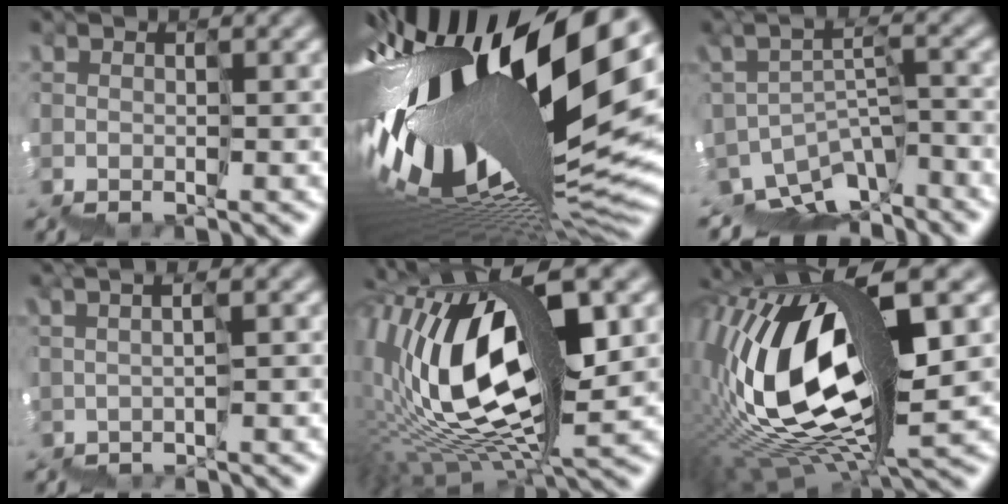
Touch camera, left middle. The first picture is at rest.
{"total": 16.9, "force": [4.2, 5.7, 15.4], "torque": [-0.291, -0.017, 0.076]}
{"total": 3.7, "force": [-3.4, 1.0, 1.2], "torque": [-0.020, 0.020, -0.065]}
{"total": 1.9, "force": [1.5, -1.1, -0.1], "torque": [0.002, 0.010, 0.024]}
{"total": 13.3, "force": [5.4, 4.9, 11.1], "torque": [-0.228, 0.039, 0.092]}
{"total": 13.6, "force": [3.6, 5.7, 11.8], "torque": [-0.249, 0.031, 0.068]}